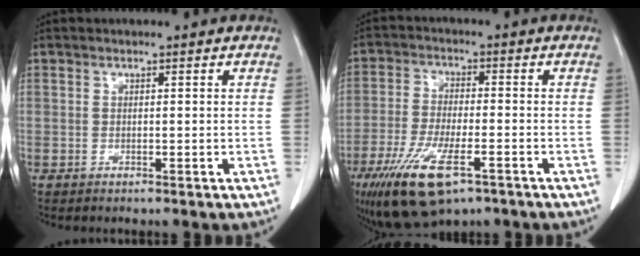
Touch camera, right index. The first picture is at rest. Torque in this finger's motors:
{"motor_torque": [1.52, -0.61, 0.76, 0.21]}